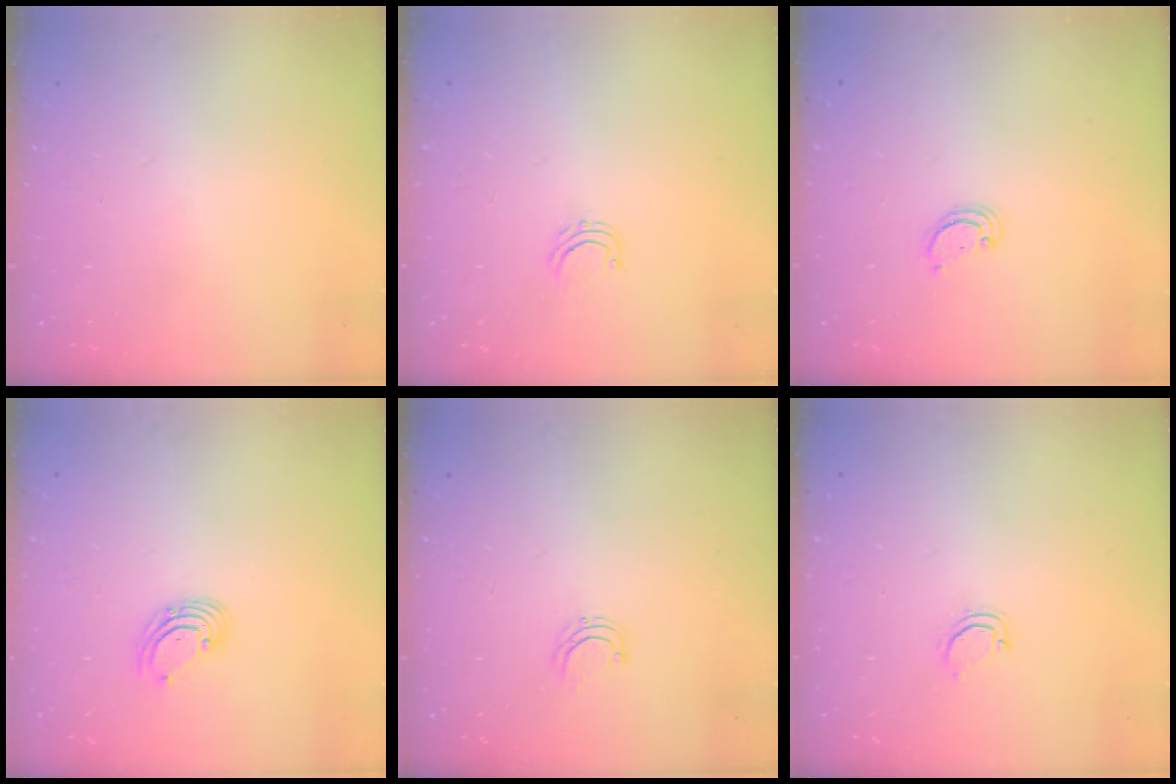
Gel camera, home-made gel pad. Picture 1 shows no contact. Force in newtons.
{"total": 3.9, "press": 3.9, "slide": 0.3}
{"total": 2.4, "press": 2.4, "slide": 0.2}
{"total": 3.3, "press": 3.3, "slide": 0.4}
{"total": 4.3, "press": 4.3, "slide": 0.3}
{"total": 3.1, "press": 3.1, "slide": 0.2}